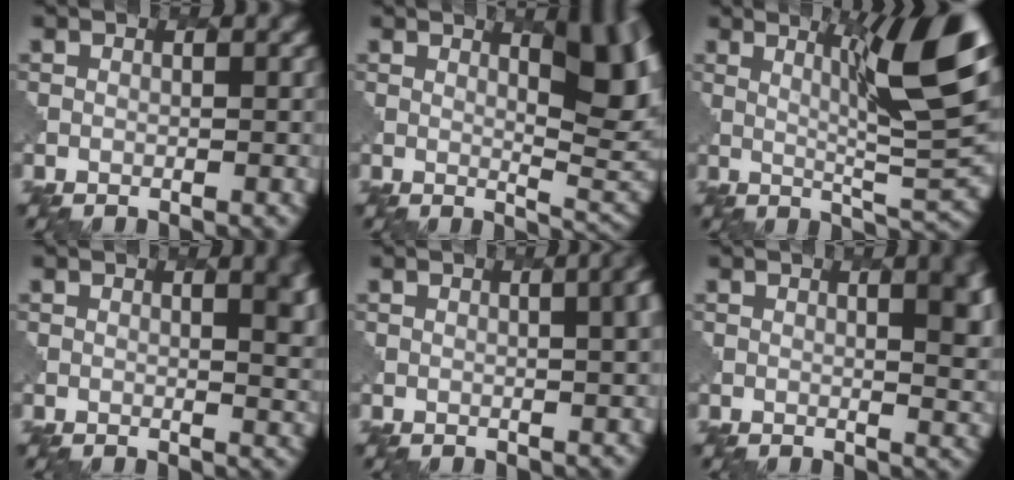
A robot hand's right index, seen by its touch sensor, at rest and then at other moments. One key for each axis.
{"total": 8.2, "fx": 3.1, "fy": 2.7, "fz": 7.1, "tx": -0.078, "ty": 0.002, "tz": 0.042}
{"total": 10.2, "fx": 3.9, "fy": 1.6, "fz": 9.3, "tx": -0.128, "ty": 0.002, "tz": 0.059}
{"total": 5.1, "fx": 1.7, "fy": 2.1, "fz": 4.4, "tx": -0.020, "ty": 0.005, "tz": 0.014}
{"total": 5.5, "fx": 1.1, "fy": 2.6, "fz": 4.7, "tx": -0.008, "ty": 0.021, "tz": -0.002}
{"total": 6.6, "fx": 1.9, "fy": 2.7, "fz": 5.7, "tx": -0.029, "ty": 0.010, "tz": 0.016}